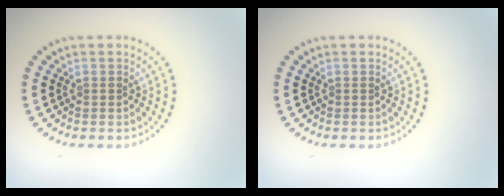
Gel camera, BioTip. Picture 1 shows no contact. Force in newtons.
{"total": 0.0}